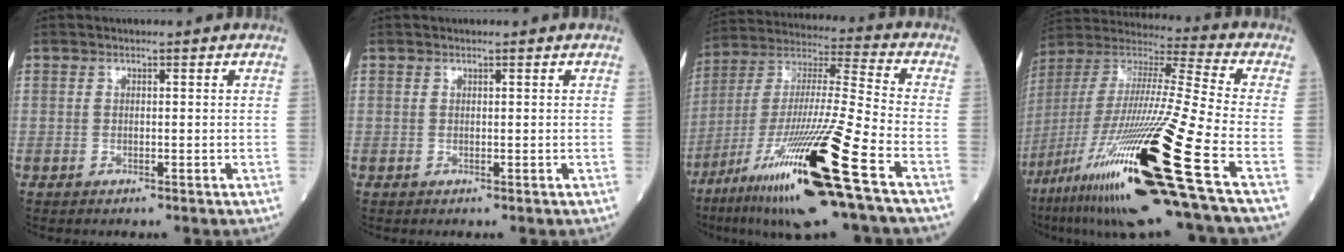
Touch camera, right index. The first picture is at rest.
{"total": 0.0}
{"total": 22.8, "force": [-11.9, -0.1, 19.5], "torque": [-0.374, -0.051, -0.220]}
{"total": 30.3, "force": [-13.8, 0.5, 27.0], "torque": [-0.513, -0.065, -0.255]}